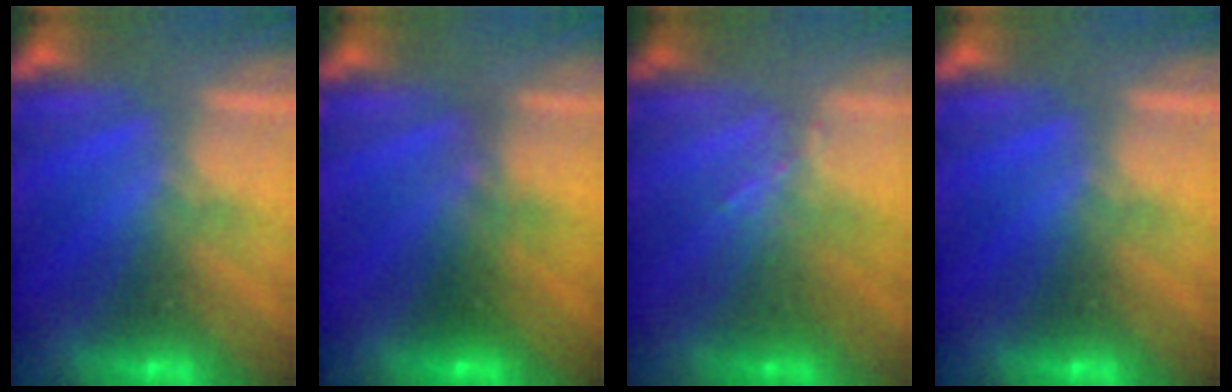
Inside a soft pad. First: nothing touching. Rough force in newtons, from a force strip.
{"total": 2.3}
{"total": 1.1}
{"total": 0.0}